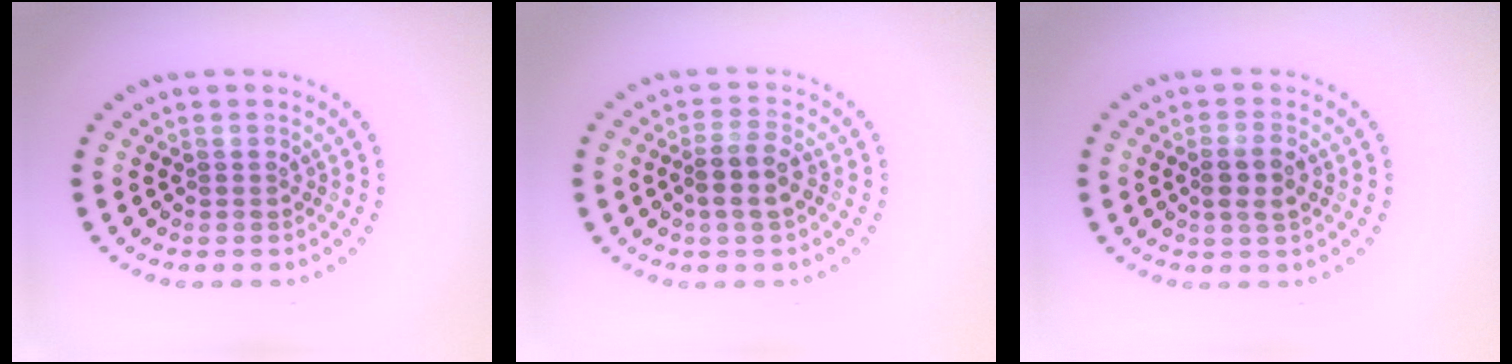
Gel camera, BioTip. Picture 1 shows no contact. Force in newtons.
{"total": 2.5, "press": 2.3, "slide": 1.0}
{"total": 2.1, "press": 1.9, "slide": 0.8}